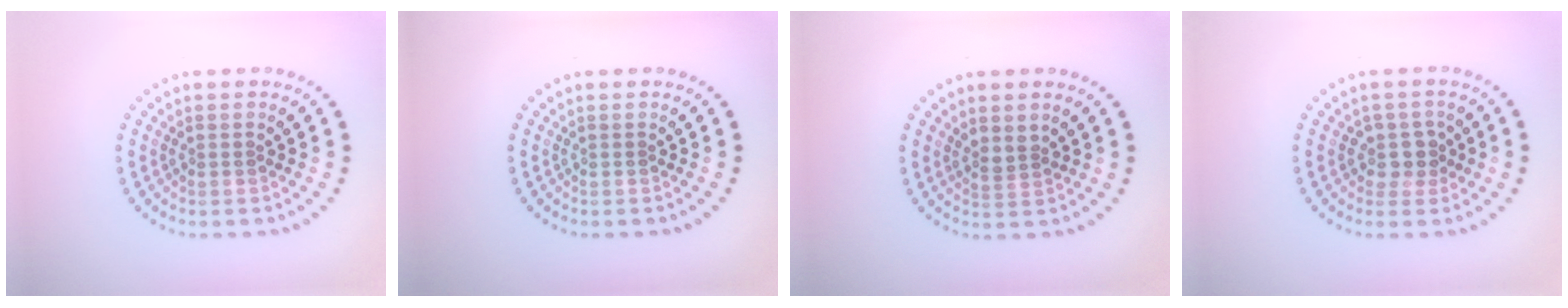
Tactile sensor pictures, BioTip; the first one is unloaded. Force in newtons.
{"total": 0.0}
{"total": 1.5, "press": 1.2, "slide": 1.0}
{"total": 2.2, "press": 1.6, "slide": 1.4}